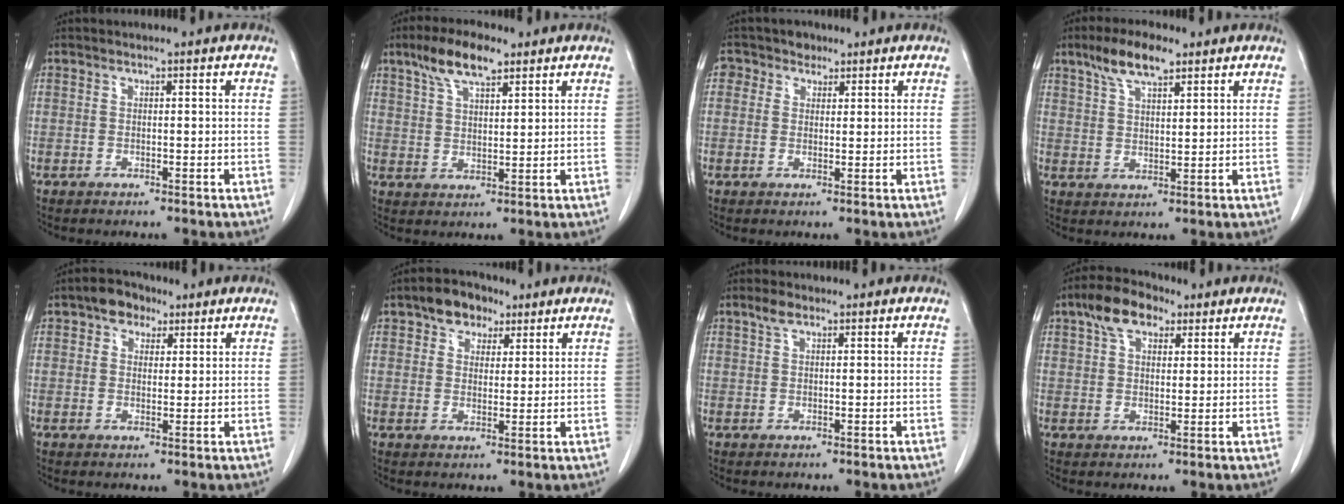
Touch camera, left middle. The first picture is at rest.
{"total": 8.0, "force": [5.4, 2.4, 5.4], "torque": [-0.108, 0.014, 0.101]}
{"total": 3.1, "force": [1.7, 2.6, 0.5], "torque": [-0.009, 0.011, 0.028]}
{"total": 7.4, "force": [5.1, 2.1, 5.0], "torque": [-0.101, 0.013, 0.097]}
{"total": 4.3, "force": [2.5, 2.9, 2.0], "torque": [-0.033, 0.017, 0.042]}
{"total": 5.8, "force": [3.6, 3.8, 2.6], "torque": [-0.040, 0.019, 0.062]}
{"total": 1.9, "force": [1.3, 0.7, 1.2], "torque": [-0.027, 0.009, 0.026]}
{"total": 7.3, "force": [4.2, 3.8, 4.6], "torque": [-0.088, 0.027, 0.077]}